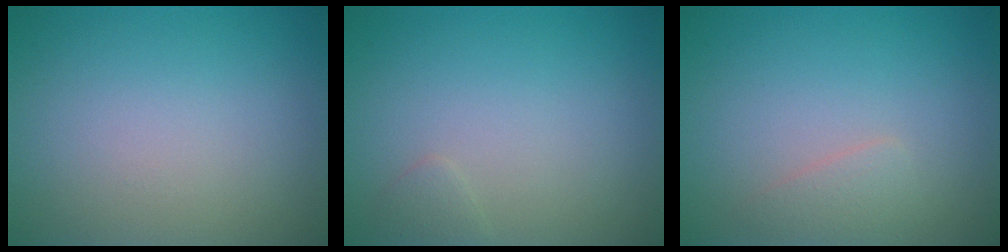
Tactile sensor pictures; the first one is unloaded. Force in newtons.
{"total": 0.8, "press": 0.8, "slide": 0.0}
{"total": 1.3, "press": 1.3, "slide": 0.1}